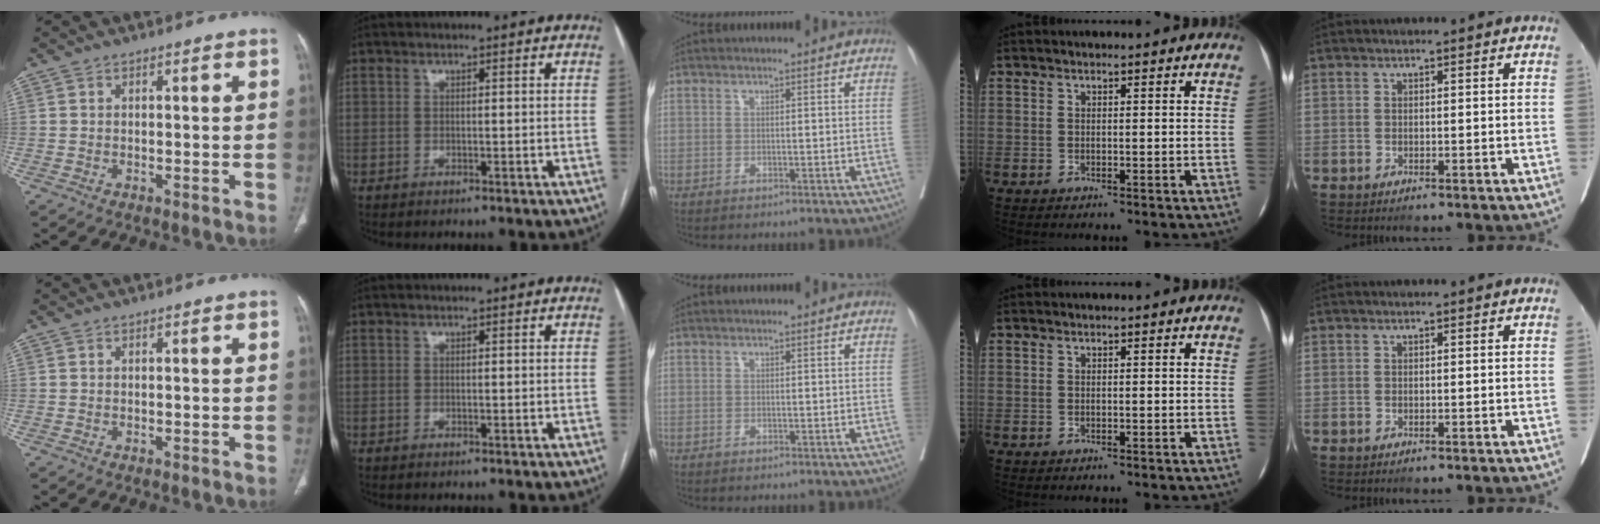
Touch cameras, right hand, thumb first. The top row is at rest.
{}